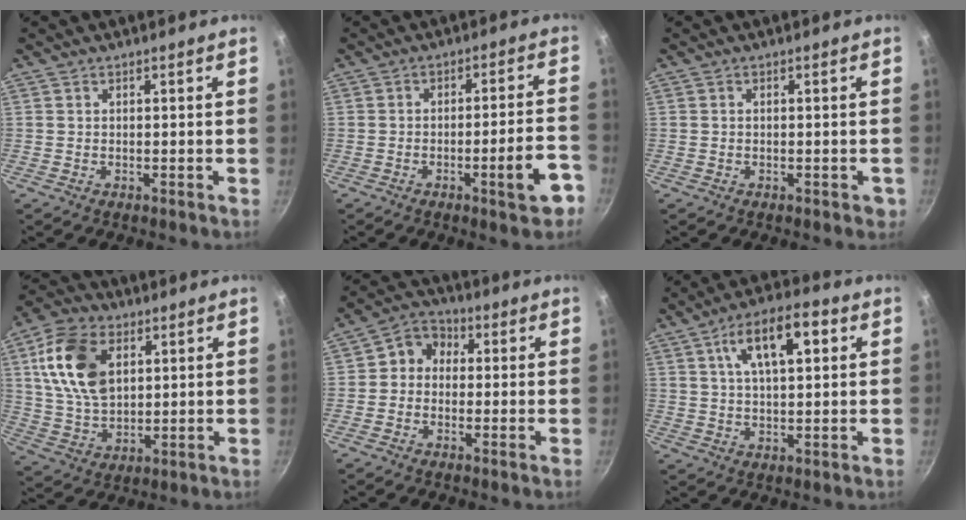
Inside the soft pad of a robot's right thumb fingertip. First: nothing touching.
{"total": 8.6, "force": [-4.3, 1.8, 7.3], "torque": [-0.089, 0.034, -0.053]}
{"total": 1.6, "force": [-0.6, 1.0, 1.2], "torque": [-0.010, 0.004, -0.007]}
{"total": 15.3, "force": [4.7, 9.8, 10.8], "torque": [-0.183, -0.008, 0.091]}
{"total": 5.8, "force": [0.1, 5.1, 2.8], "torque": [-0.018, 0.017, -0.021]}
{"total": 11.9, "force": [4.1, 5.1, 10.0], "torque": [-0.151, 0.009, 0.063]}